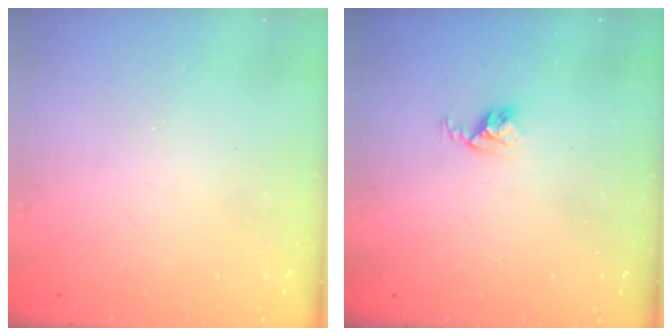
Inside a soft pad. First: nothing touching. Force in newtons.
{"total": 2.5, "press": 2.5, "slide": 0.4}